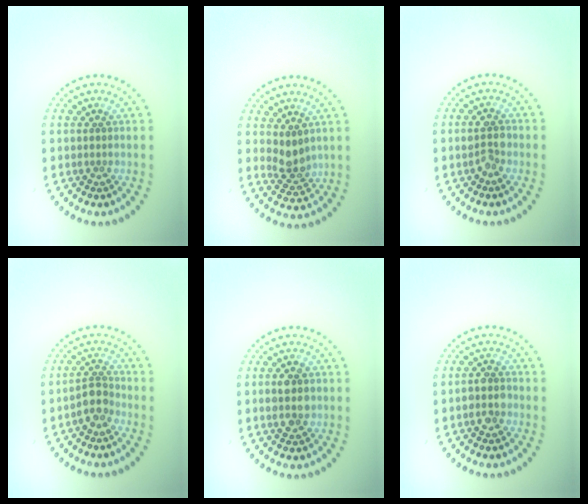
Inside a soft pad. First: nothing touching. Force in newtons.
{"total": 2.6, "press": 2.4, "slide": 1.2}
{"total": 2.0, "press": 1.9, "slide": 0.3}
{"total": 2.2, "press": 1.8, "slide": 1.3}
{"total": 2.7, "press": 2.7, "slide": 0.1}
{"total": 2.3, "press": 2.1, "slide": 0.8}